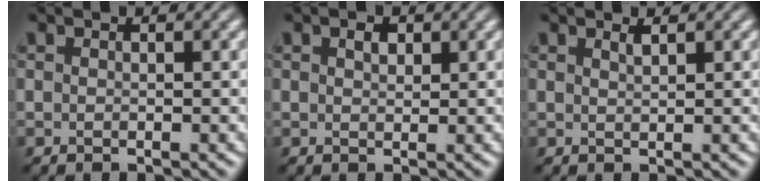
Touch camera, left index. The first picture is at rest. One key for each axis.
{"total": 1.1, "fx": 0.6, "fy": 0.7, "fz": 0.7, "tx": -0.012, "ty": 0.000, "tz": 0.010}
{"total": 0.8, "fx": 0.7, "fy": 0.2, "fz": 0.4, "tx": -0.003, "ty": 0.000, "tz": 0.012}